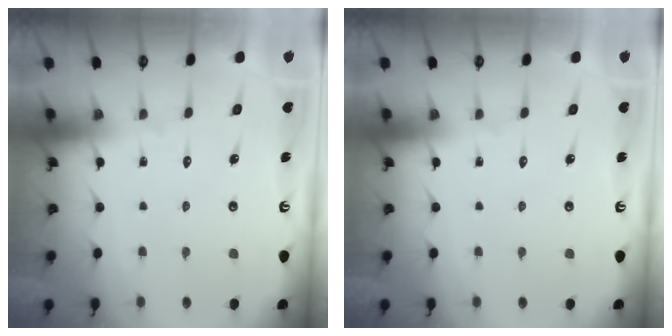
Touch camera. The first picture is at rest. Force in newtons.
{"total": 0.0}